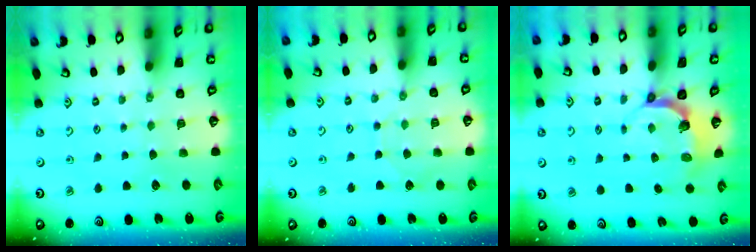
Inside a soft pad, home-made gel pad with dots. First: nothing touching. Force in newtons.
{"total": 5.1, "press": 5.1, "slide": 0.2}
{"total": 5.0, "press": 4.0, "slide": 3.1}